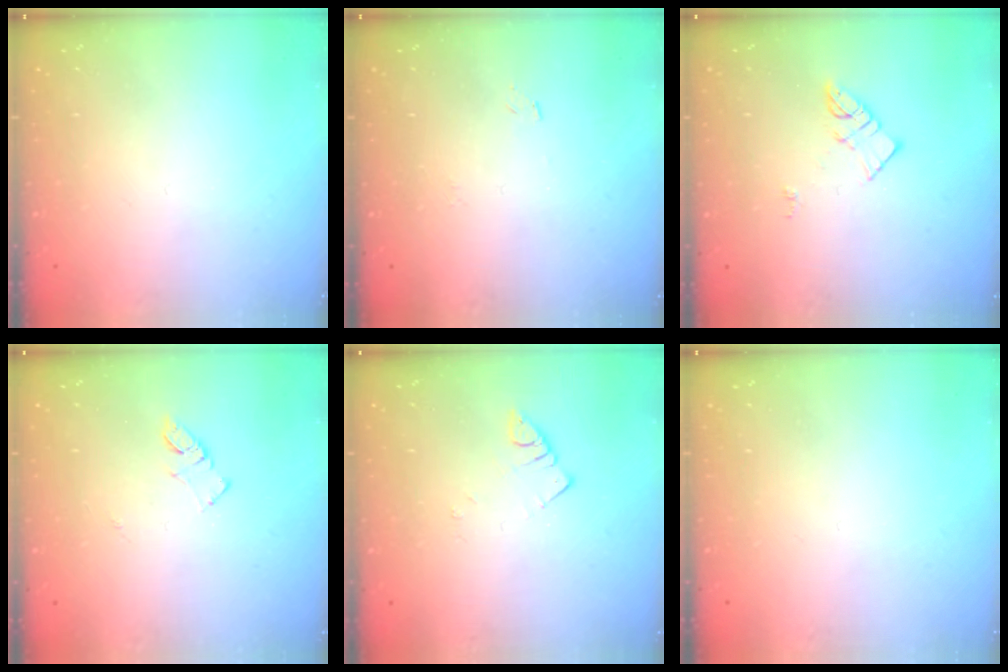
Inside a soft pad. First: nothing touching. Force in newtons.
{"total": 4.1, "press": 4.1, "slide": 0.4}
{"total": 6.2, "press": 6.2, "slide": 0.2}
{"total": 5.6, "press": 5.6, "slide": 0.8}
{"total": 2.5, "press": 2.5, "slide": 0.3}
{"total": 0.0}